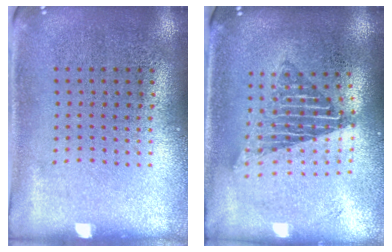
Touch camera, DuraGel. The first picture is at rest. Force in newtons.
{"total": 1.6, "press": 1.4, "slide": 0.9}